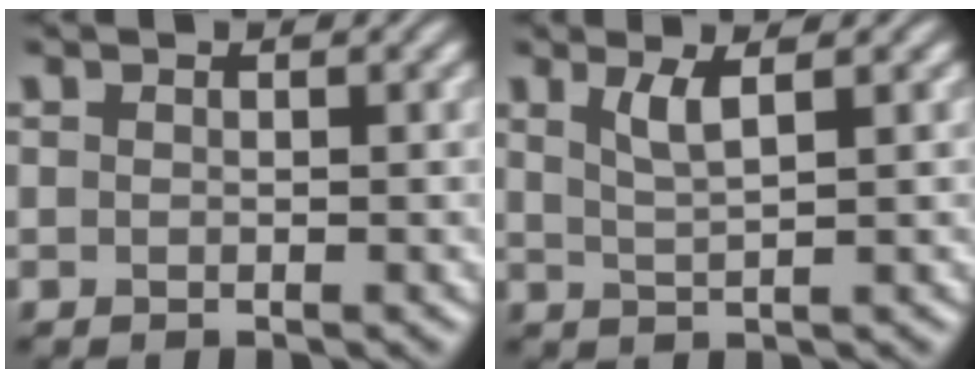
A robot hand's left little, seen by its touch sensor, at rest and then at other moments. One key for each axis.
{"total": 2.3, "fx": 1.2, "fy": 0.5, "fz": 2.0, "tx": -0.036, "ty": -0.002, "tz": 0.023}